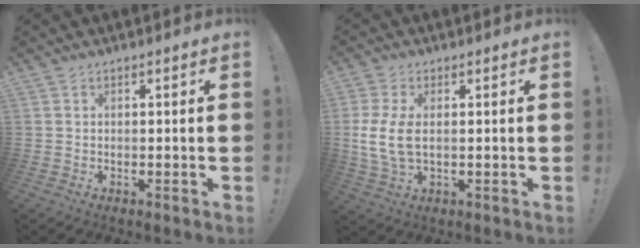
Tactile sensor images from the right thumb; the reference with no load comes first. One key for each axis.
{"total": 8.4, "fx": 0.5, "fy": 4.0, "fz": 7.4, "tx": -0.151, "ty": -0.013, "tz": 0.012}